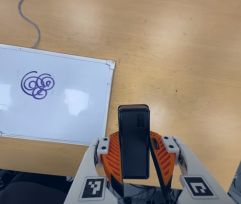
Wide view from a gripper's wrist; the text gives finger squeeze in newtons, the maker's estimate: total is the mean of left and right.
{"total": 6.8, "left": 5.3, "right": 8.3}